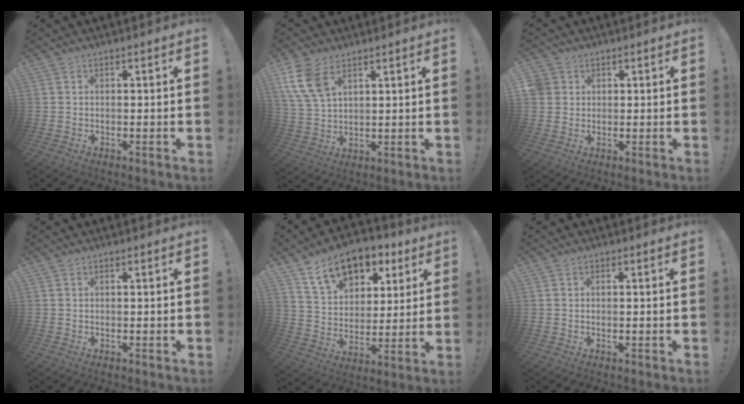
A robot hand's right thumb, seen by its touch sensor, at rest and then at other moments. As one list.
[{"total": 9.7, "force": [5.4, 5.5, 5.9], "torque": [-0.125, -0.016, 0.105]}, {"total": 3.9, "force": [1.6, 3.4, 0.8], "torque": [-0.016, -0.001, 0.032]}, {"total": 0.0}, {"total": 15.4, "force": [9.7, 9.4, 7.4], "torque": [-0.116, -0.052, 0.178]}, {"total": 0.0}]